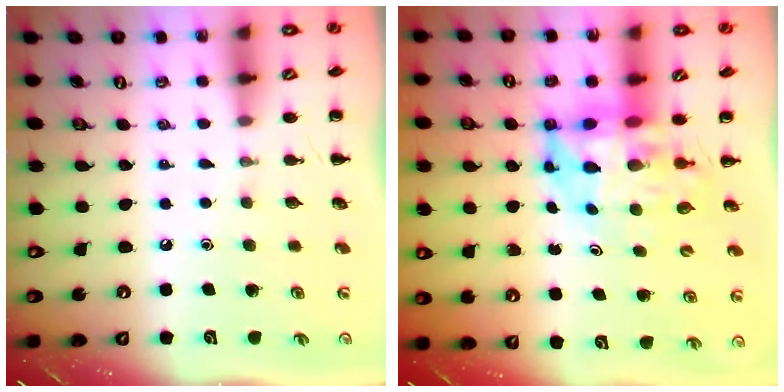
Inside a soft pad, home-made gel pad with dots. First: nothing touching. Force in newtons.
{"total": 7.5, "press": 7.1, "slide": 2.4}